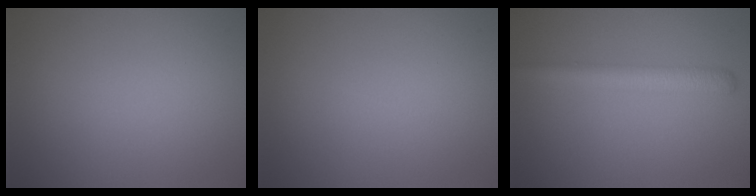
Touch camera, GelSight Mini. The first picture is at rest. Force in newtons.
{"total": 0.0}
{"total": 3.2, "press": 3.2, "slide": 0.1}